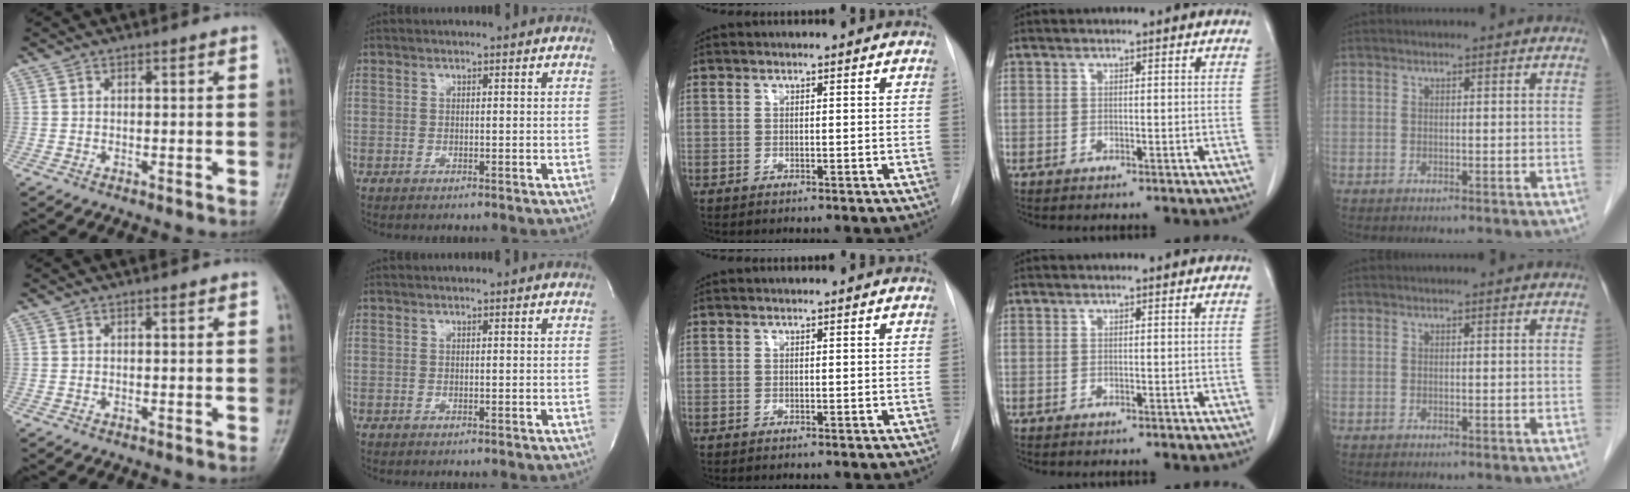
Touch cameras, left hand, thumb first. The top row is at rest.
{}